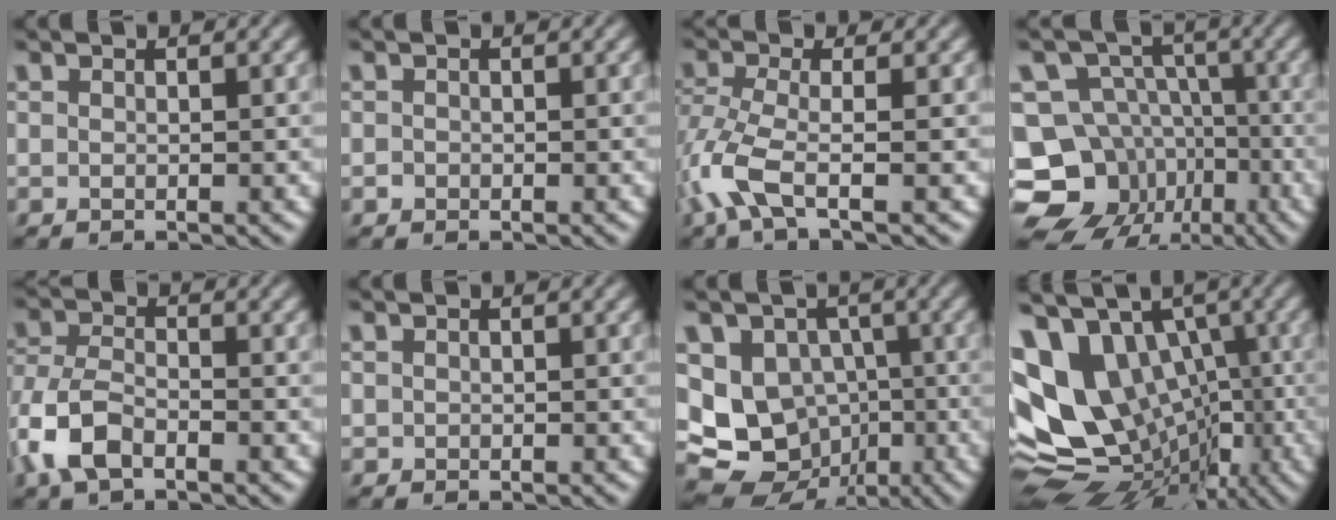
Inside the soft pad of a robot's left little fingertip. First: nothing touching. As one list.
[{"total": 0.5, "force": [-0.1, 0.5, 0.1], "torque": [0.006, 0.000, -0.002]}, {"total": 4.4, "force": [-2.1, 0.9, 3.7], "torque": [-0.101, -0.002, -0.052]}, {"total": 14.9, "force": [-7.3, 12.0, 4.9], "torque": [-0.094, -0.019, -0.123]}, {"total": 4.2, "force": [-2.5, 2.1, 2.6], "torque": [-0.062, 0.002, -0.057]}, {"total": 0.0}, {"total": 9.0, "force": [-1.7, 7.7, 4.3], "torque": [-0.053, -0.010, -0.041]}, {"total": 14.0, "force": [0.6, 10.6, 9.0], "torque": [-0.151, 0.002, 0.029]}]